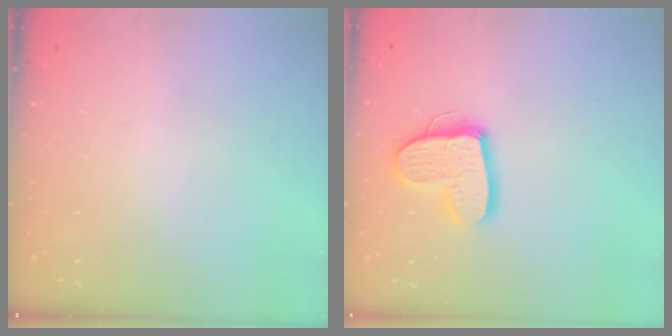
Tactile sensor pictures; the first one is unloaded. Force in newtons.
{"total": 14.4, "press": 14.3, "slide": 1.3}